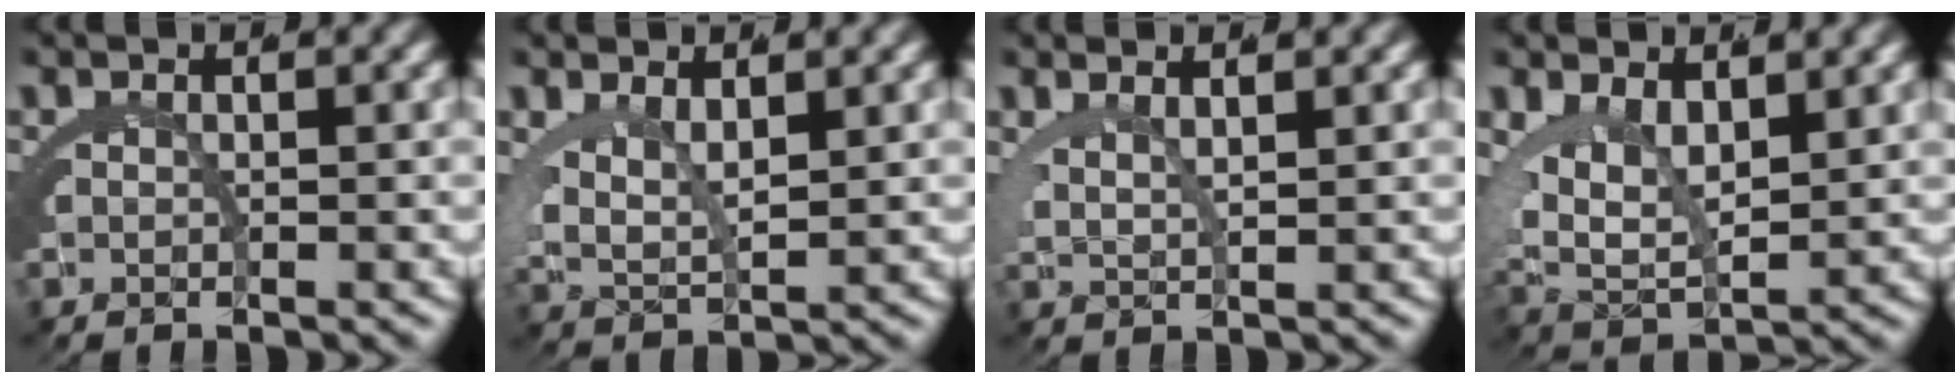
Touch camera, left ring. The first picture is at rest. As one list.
[{"total": 4.2, "force": [1.4, 2.5, 3.0], "torque": [-0.077, -0.021, 0.036]}, {"total": 2.9, "force": [2.1, 0.6, 1.9], "torque": [-0.032, -0.001, 0.041]}, {"total": 7.3, "force": [0.8, 5.3, 5.0], "torque": [-0.121, -0.030, 0.023]}]